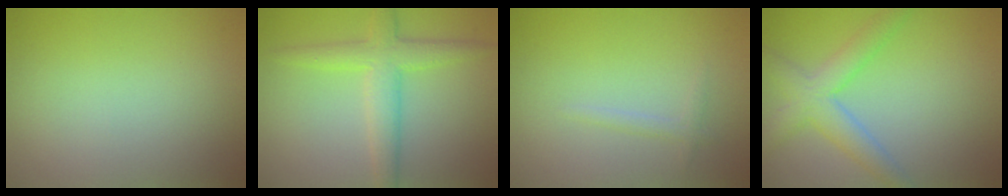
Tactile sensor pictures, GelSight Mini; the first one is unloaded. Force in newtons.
{"total": 4.0, "press": 4.0, "slide": 0.1}
{"total": 0.9, "press": 0.9, "slide": 0.1}
{"total": 4.2, "press": 4.2, "slide": 0.2}